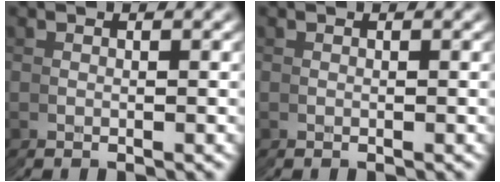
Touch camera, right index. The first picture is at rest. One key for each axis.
{"total": 0.0}